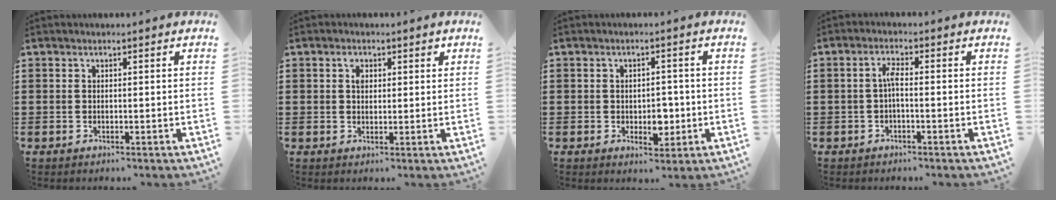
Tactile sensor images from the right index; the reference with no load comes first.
{"total": 2.0, "force": [0.8, 1.4, 1.2], "torque": [-0.019, 0.006, 0.012]}
{"total": 3.9, "force": [-0.8, 2.4, 3.0], "torque": [-0.049, 0.000, -0.017]}
{"total": 2.4, "force": [-0.5, 0.5, 2.3], "torque": [-0.044, 0.005, -0.011]}